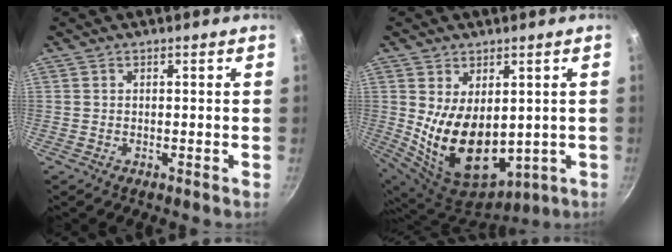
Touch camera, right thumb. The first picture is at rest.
{"total": 16.3, "force": [0.8, 10.4, 12.5], "torque": [-0.206, -0.036, 0.048]}